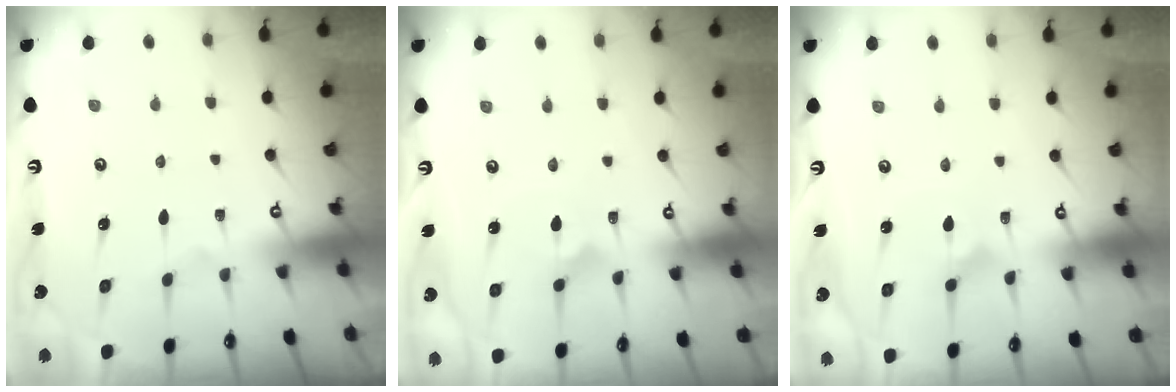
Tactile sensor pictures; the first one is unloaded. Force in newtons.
{"total": 2.0, "press": 2.0, "slide": 0.1}
{"total": 2.6, "press": 2.6, "slide": 0.1}